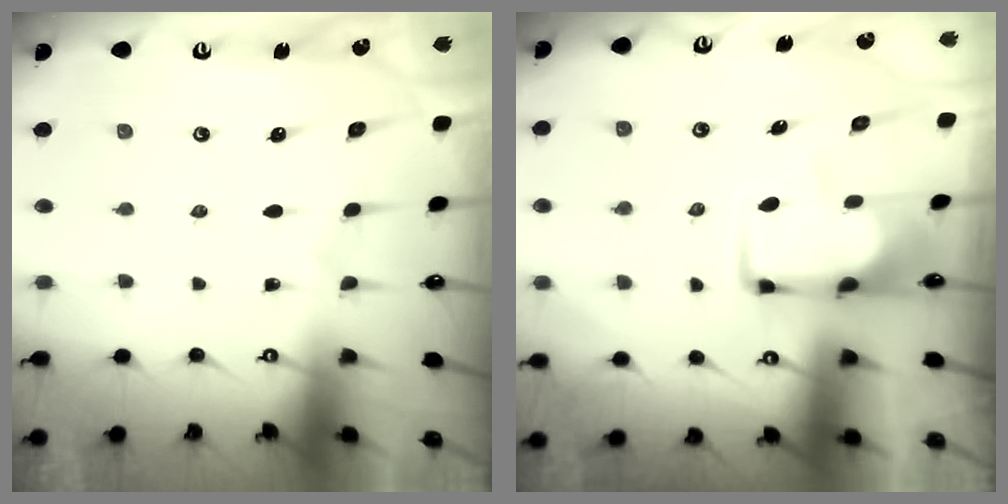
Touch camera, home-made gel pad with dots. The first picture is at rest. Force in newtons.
{"total": 1.5, "press": 1.5, "slide": 0.5}